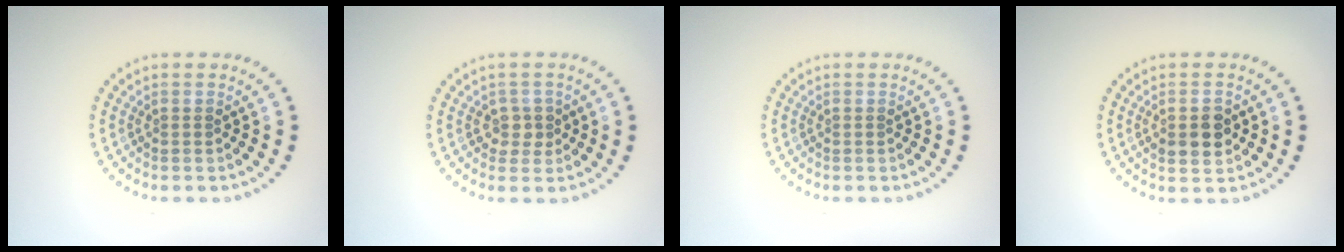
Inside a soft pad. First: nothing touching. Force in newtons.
{"total": 1.6, "press": 1.5, "slide": 0.7}
{"total": 0.0}
{"total": 2.7, "press": 2.7, "slide": 0.2}